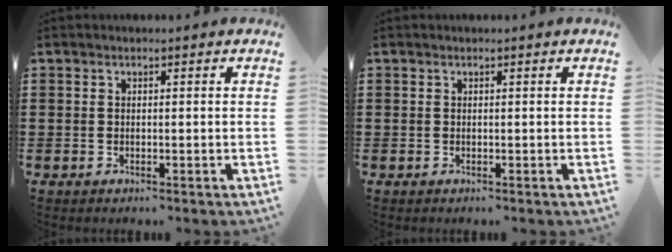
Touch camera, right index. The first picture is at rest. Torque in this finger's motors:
{"motor_torque": [-0.05, -0.06, 0.00, -0.01]}